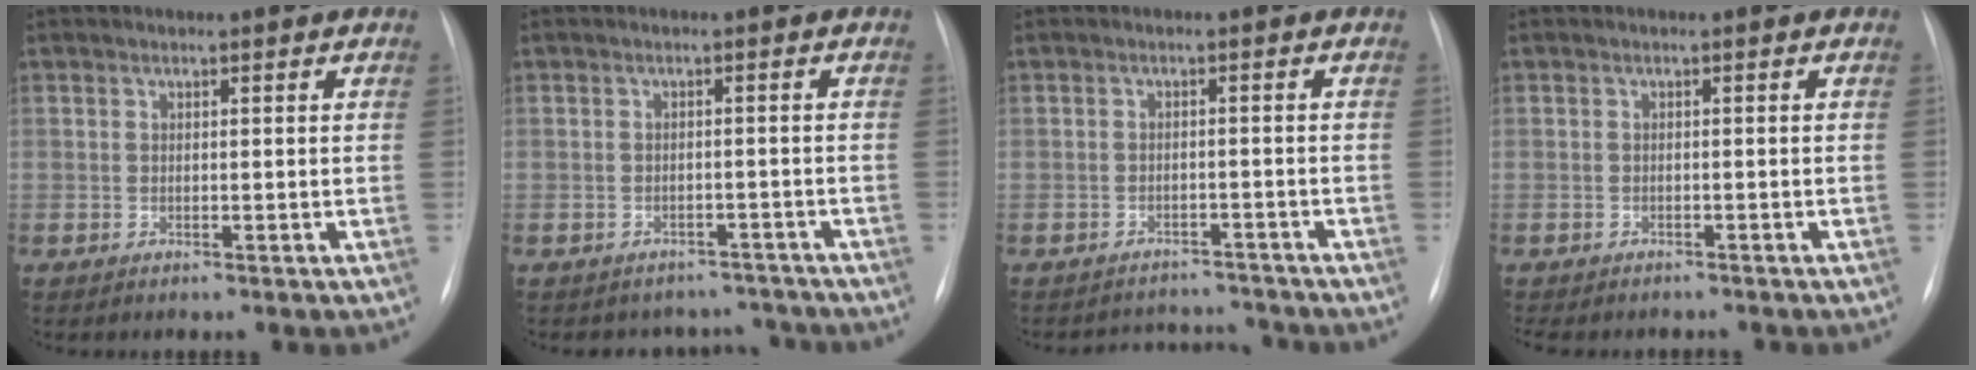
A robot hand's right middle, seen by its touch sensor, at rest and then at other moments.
{"total": 5.7, "force": [-4.9, 2.6, -0.8], "torque": [0.022, 0.025, -0.057]}
{"total": 5.7, "force": [-5.6, 1.1, -0.7], "torque": [0.009, 0.015, -0.074]}
{"total": 7.5, "force": [-6.6, 2.5, 2.7], "torque": [-0.038, -0.002, -0.083]}